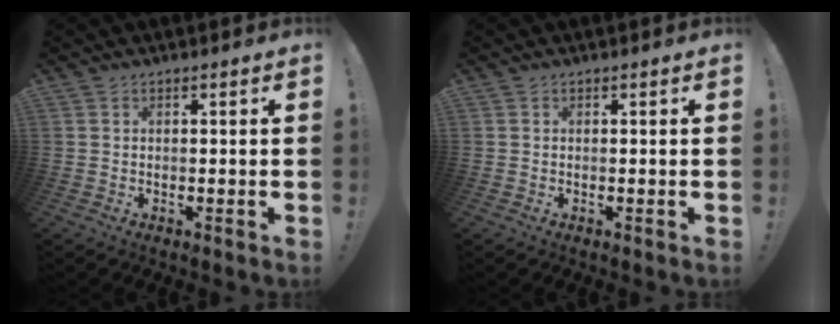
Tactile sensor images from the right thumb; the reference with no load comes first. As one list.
[{"total": 0.0}]